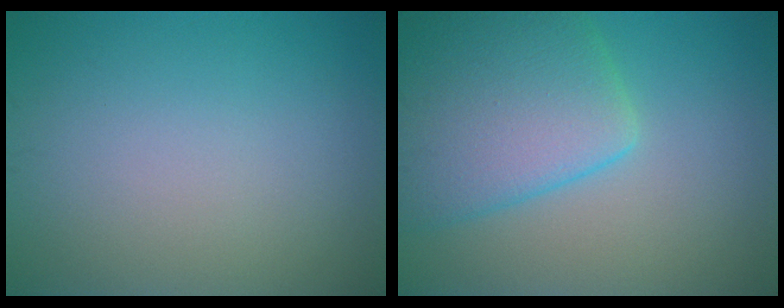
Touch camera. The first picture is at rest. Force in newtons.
{"total": 8.2, "press": 8.2, "slide": 0.4}